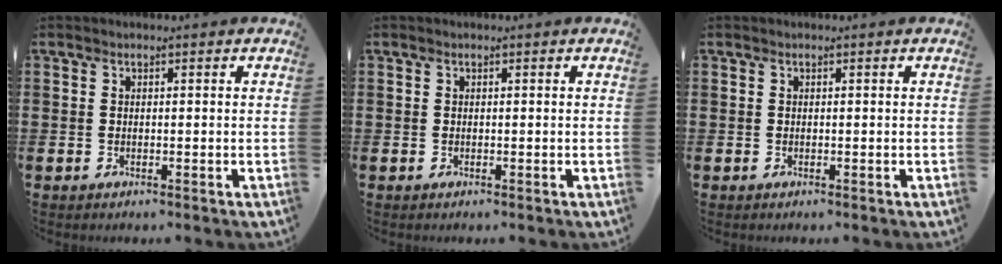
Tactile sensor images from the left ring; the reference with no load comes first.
{"total": 0.0}
{"total": 0.0}